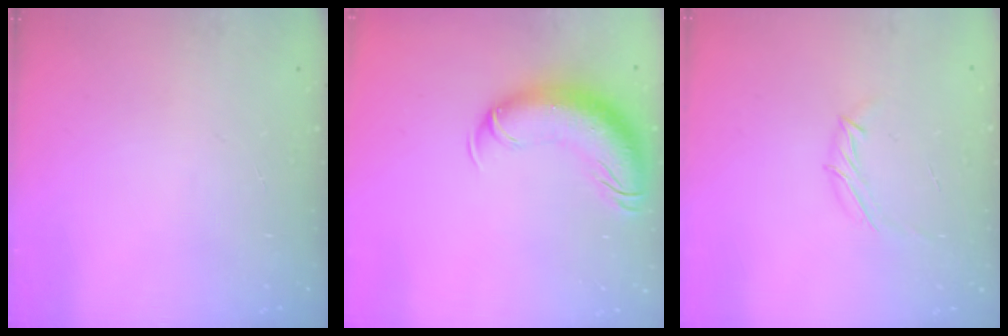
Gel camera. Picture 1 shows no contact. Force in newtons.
{"total": 14.6, "press": 14.3, "slide": 3.2}
{"total": 5.7, "press": 5.7, "slide": 0.6}